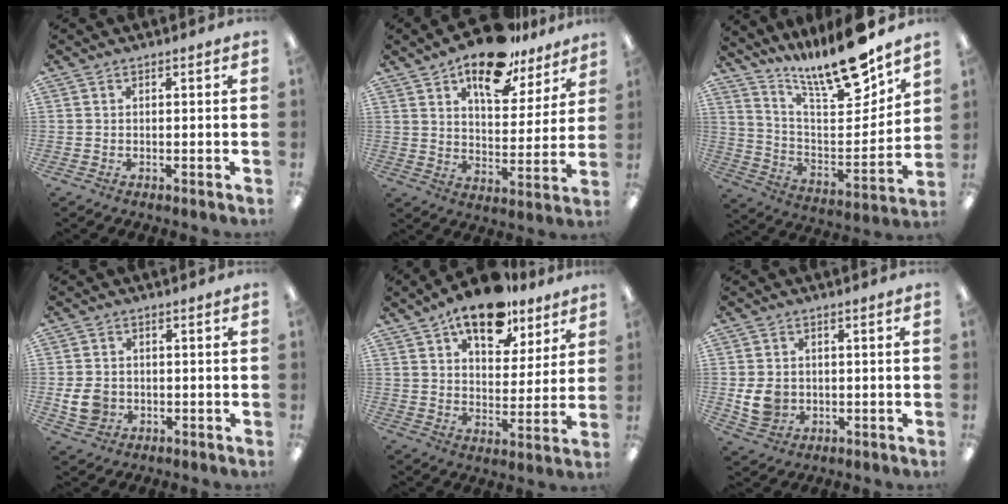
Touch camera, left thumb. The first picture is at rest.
{"total": 17.0, "force": [12.1, 7.5, 9.3], "torque": [-0.135, -0.065, 0.206]}
{"total": 18.3, "force": [15.9, 1.9, 8.8], "torque": [-0.156, -0.124, 0.265]}
{"total": 6.4, "force": [-0.8, 5.3, 3.3], "torque": [-0.062, 0.002, -0.015]}
{"total": 15.6, "force": [11.1, 7.4, 8.0], "torque": [-0.118, -0.054, 0.193]}
{"total": 7.0, "force": [-0.7, 5.9, 3.6], "torque": [-0.069, 0.004, -0.012]}